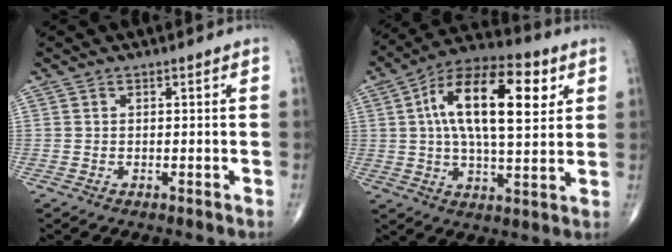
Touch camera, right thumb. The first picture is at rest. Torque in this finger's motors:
{"motor_torque": [-0.46, 1.54, 0.77, 0.26, 0.31]}